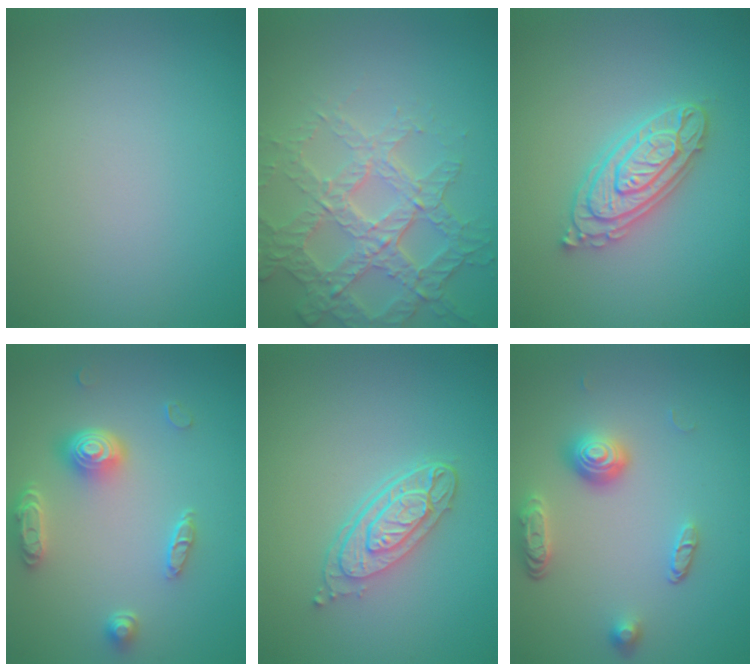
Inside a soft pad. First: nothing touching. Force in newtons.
{"total": 5.0, "press": 4.5, "slide": 2.3}
{"total": 4.3, "press": 4.2, "slide": 0.8}
{"total": 4.3, "press": 3.4, "slide": 2.6}
{"total": 4.0, "press": 3.1, "slide": 2.6}
{"total": 3.7, "press": 2.7, "slide": 2.6}